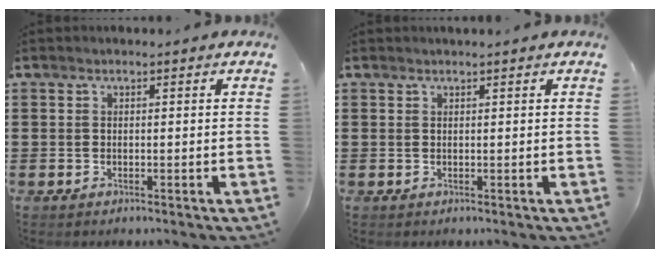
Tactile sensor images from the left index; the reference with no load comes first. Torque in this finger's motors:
{"motor_torque": [0.13, 0.18, 0.02, 0.01]}